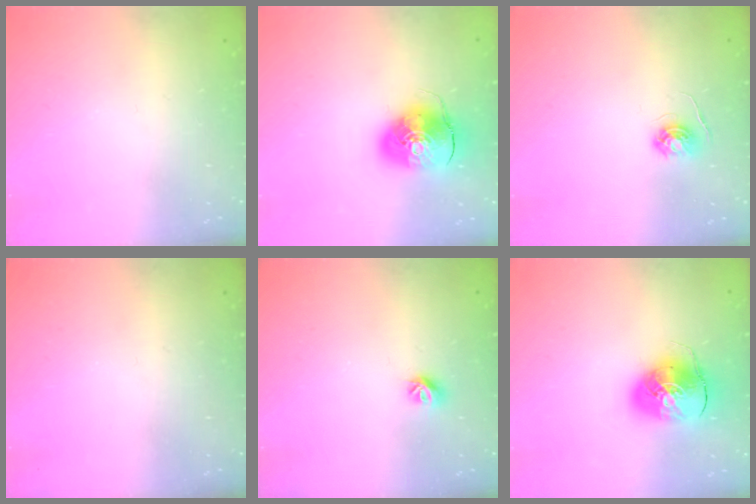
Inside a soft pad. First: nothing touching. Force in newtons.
{"total": 10.5, "press": 10.4, "slide": 1.8}
{"total": 4.0, "press": 4.0, "slide": 0.4}
{"total": 0.0}
{"total": 6.5, "press": 6.5, "slide": 0.7}
{"total": 10.4, "press": 10.3, "slide": 1.8}